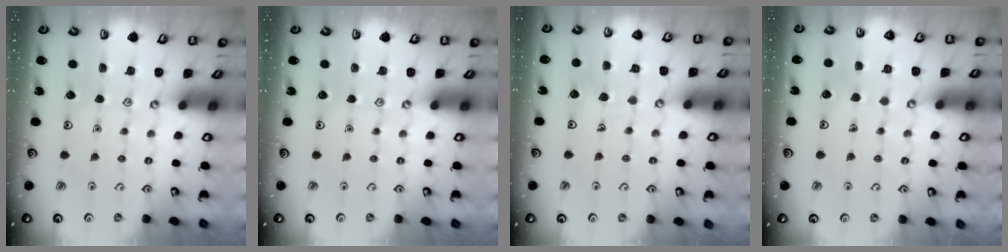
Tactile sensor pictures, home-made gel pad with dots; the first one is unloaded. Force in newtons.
{"total": 0.0}
{"total": 3.6, "press": 3.6, "slide": 0.2}
{"total": 4.3, "press": 4.3, "slide": 0.3}